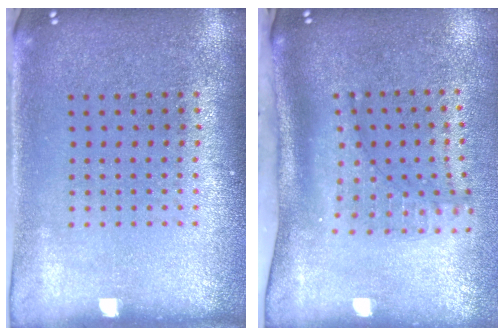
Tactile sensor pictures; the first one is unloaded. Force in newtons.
{"total": 2.2, "press": 1.5, "slide": 1.6}